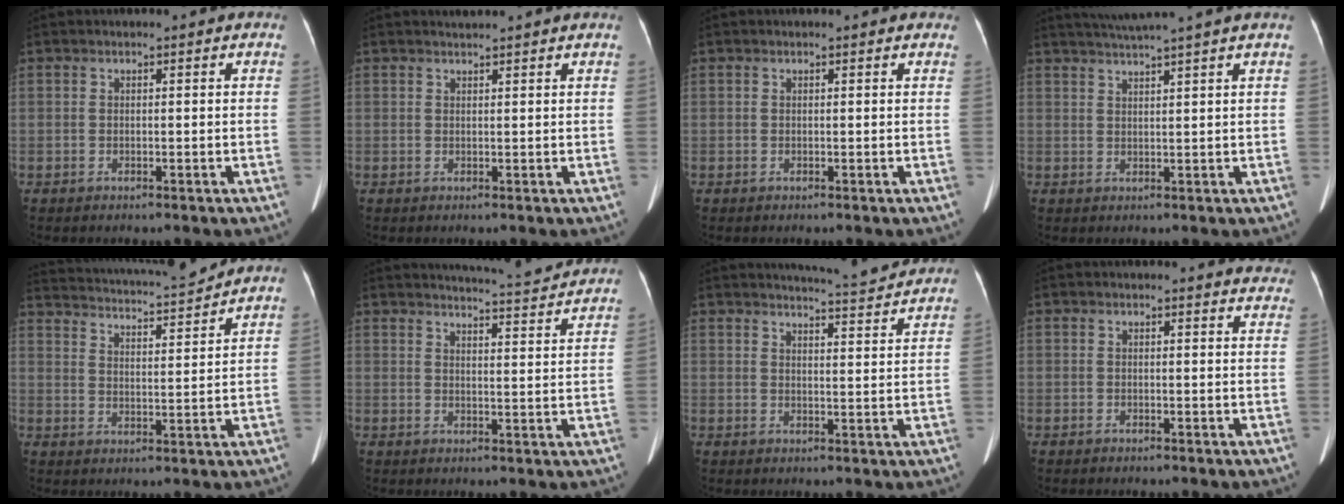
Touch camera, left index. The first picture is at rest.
{"total": 1.7, "force": [1.7, -0.4, 0.2], "torque": [-0.010, 0.008, 0.027]}
{"total": 1.1, "force": [1.0, 0.4, 0.3], "torque": [-0.006, 0.003, 0.000]}
{"total": 6.6, "force": [5.5, -1.8, 3.1], "torque": [-0.047, 0.016, 0.081]}
{"total": 12.6, "force": [12.0, -0.3, 3.8], "torque": [-0.077, -0.006, 0.183]}
{"total": 11.5, "force": [11.1, -0.7, 2.9], "torque": [-0.051, -0.013, 0.136]}
{"total": 7.9, "force": [7.7, -0.5, 1.5], "torque": [-0.036, -0.005, 0.097]}
{"total": 4.0, "force": [3.8, 1.3, 0.1], "torque": [0.017, -0.017, 0.011]}